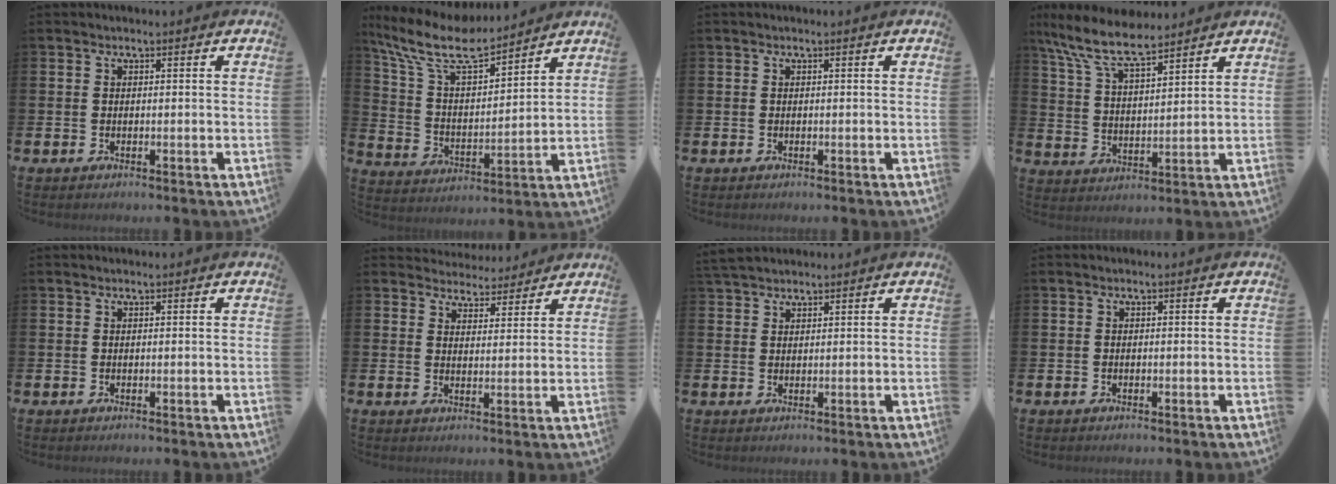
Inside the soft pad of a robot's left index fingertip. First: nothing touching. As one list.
[{"total": 10.7, "force": [9.2, 2.6, 4.8], "torque": [-0.130, -0.048, 0.161]}, {"total": 0.0}, {"total": 9.3, "force": [8.0, 2.3, 4.1], "torque": [-0.108, -0.032, 0.146]}, {"total": 0.0}, {"total": 3.9, "force": [3.8, 1.0, -0.4], "torque": [0.001, -0.026, 0.066]}, {"total": 2.7, "force": [2.6, 0.7, 0.4], "torque": [-0.002, -0.008, 0.047]}, {"total": 0.0}]